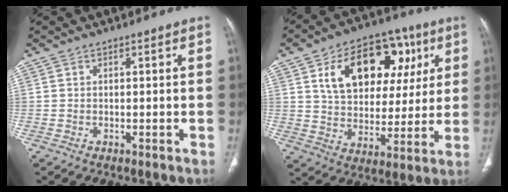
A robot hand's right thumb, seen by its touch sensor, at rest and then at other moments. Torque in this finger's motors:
{"motor_torque": [0.47, 1.05, 0.95, 0.25, 0.26]}